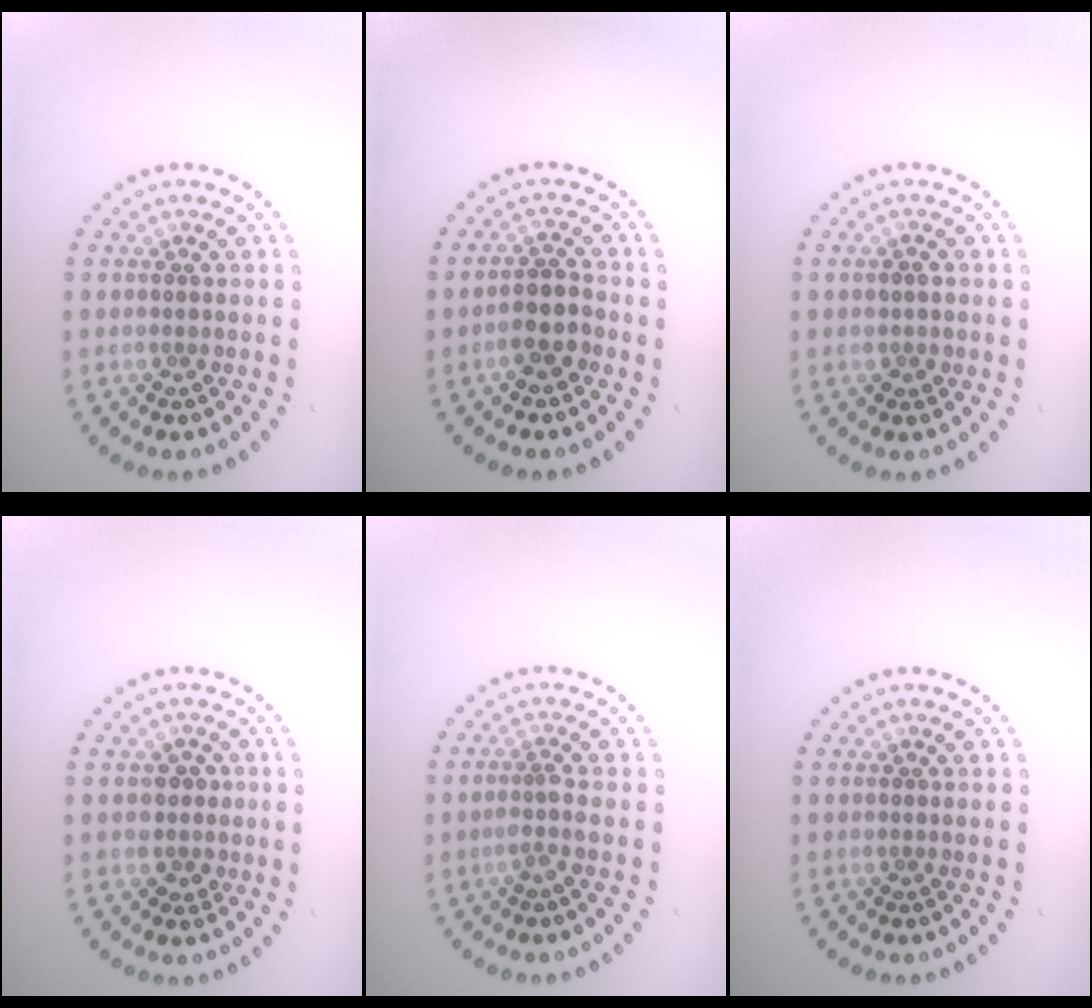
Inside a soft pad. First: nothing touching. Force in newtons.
{"total": 2.6, "press": 2.4, "slide": 1.0}
{"total": 1.4, "press": 1.3, "slide": 0.4}
{"total": 2.1, "press": 1.7, "slide": 1.2}
{"total": 1.5, "press": 1.1, "slide": 0.9}
{"total": 0.0}